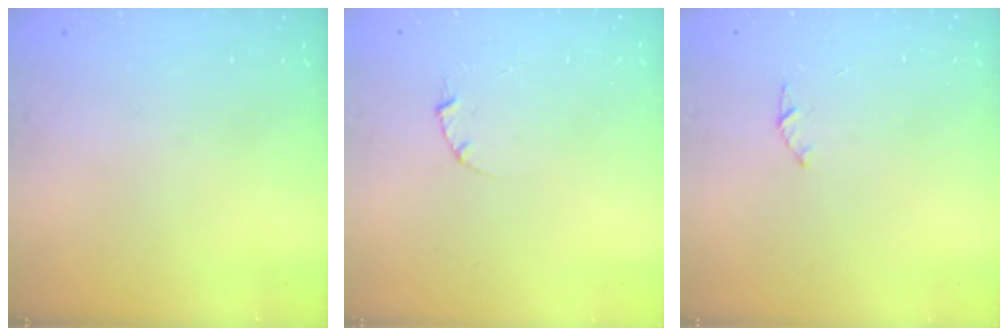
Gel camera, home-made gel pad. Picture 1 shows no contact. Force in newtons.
{"total": 1.0, "press": 1.0, "slide": 0.3}
{"total": 1.0, "press": 0.9, "slide": 0.3}